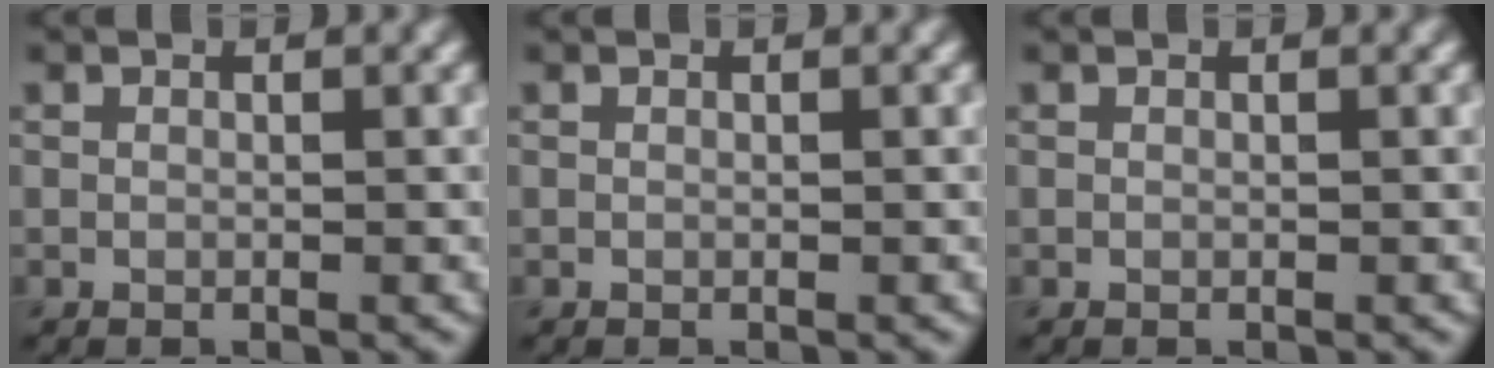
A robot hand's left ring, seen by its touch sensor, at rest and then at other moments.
{"total": 0.0}
{"total": 0.0}